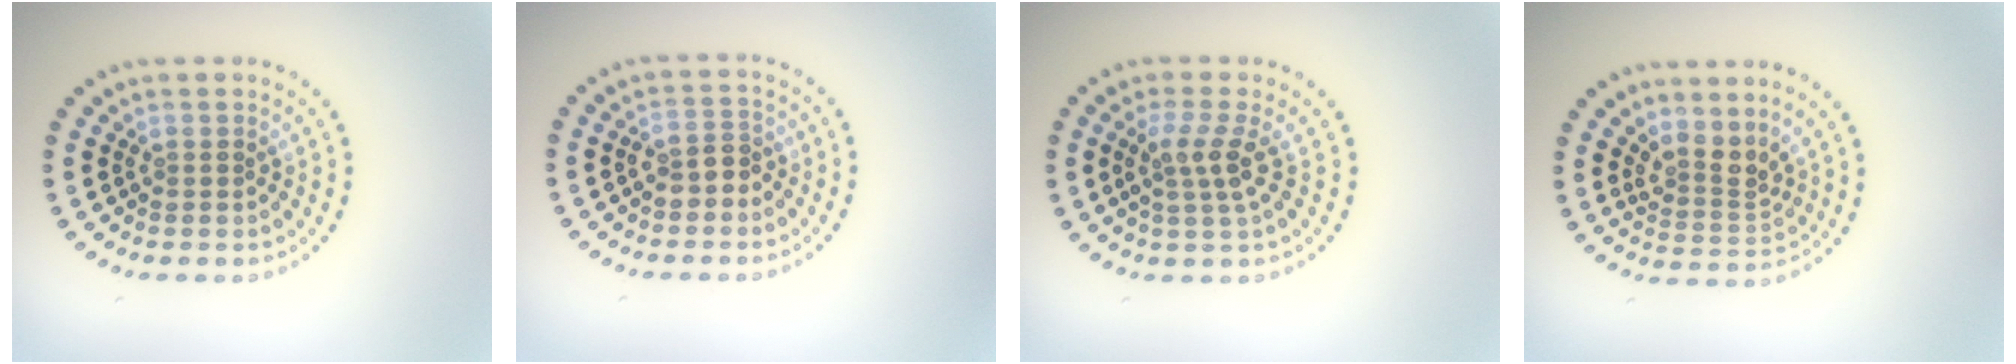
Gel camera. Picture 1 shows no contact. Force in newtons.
{"total": 2.1, "press": 2.0, "slide": 0.8}
{"total": 2.6, "press": 2.0, "slide": 1.7}
{"total": 2.6, "press": 1.8, "slide": 1.9}